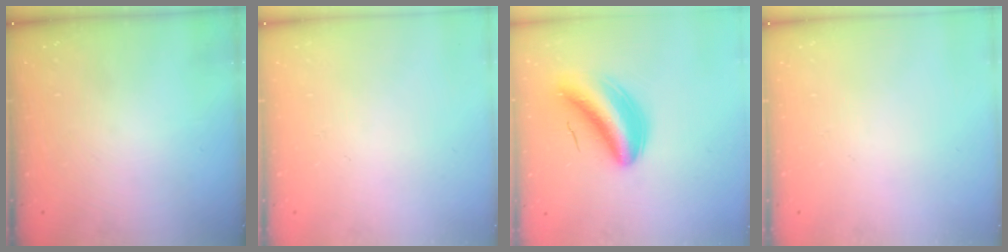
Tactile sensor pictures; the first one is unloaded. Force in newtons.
{"total": 0.0}
{"total": 8.4, "press": 7.9, "slide": 2.8}
{"total": 0.0}